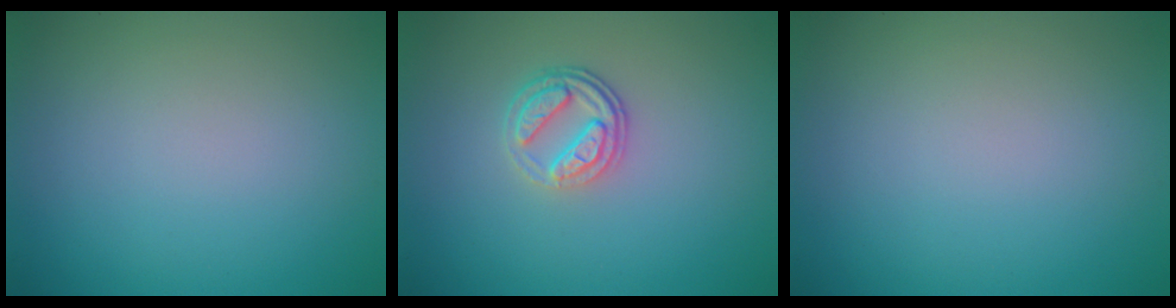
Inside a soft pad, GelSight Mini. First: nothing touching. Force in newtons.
{"total": 3.0, "press": 2.5, "slide": 1.7}
{"total": 0.0}